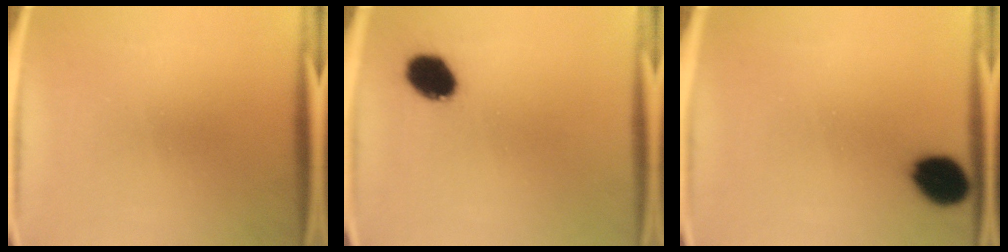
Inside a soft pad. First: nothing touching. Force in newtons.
{"total": 8.0}
{"total": 8.3}